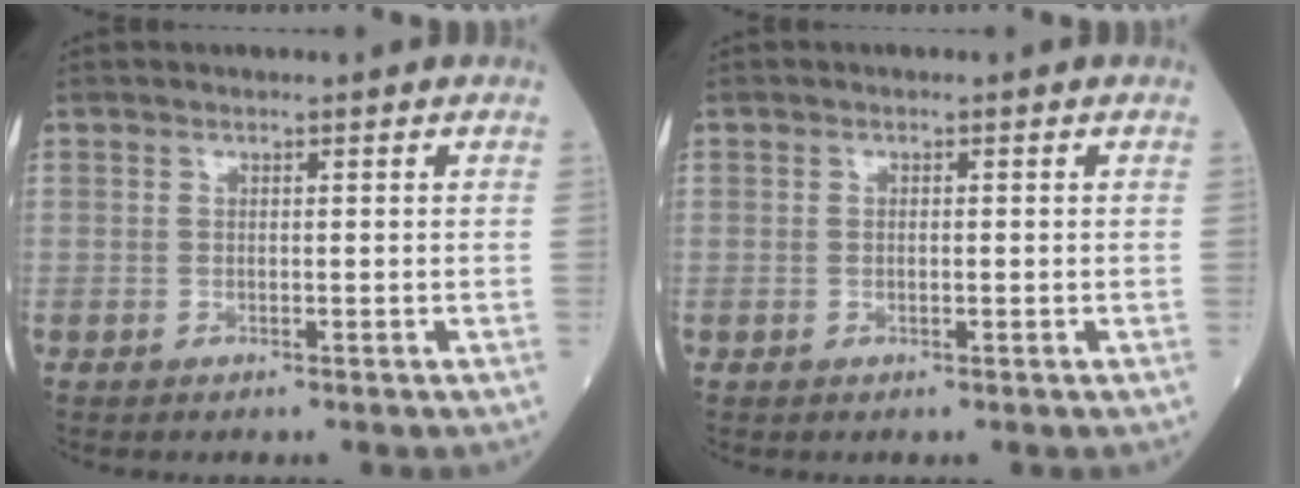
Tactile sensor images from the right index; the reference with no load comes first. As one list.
[{"total": 0.7, "force": [-0.1, 0.3, 0.7], "torque": [-0.014, -0.001, -0.001]}]